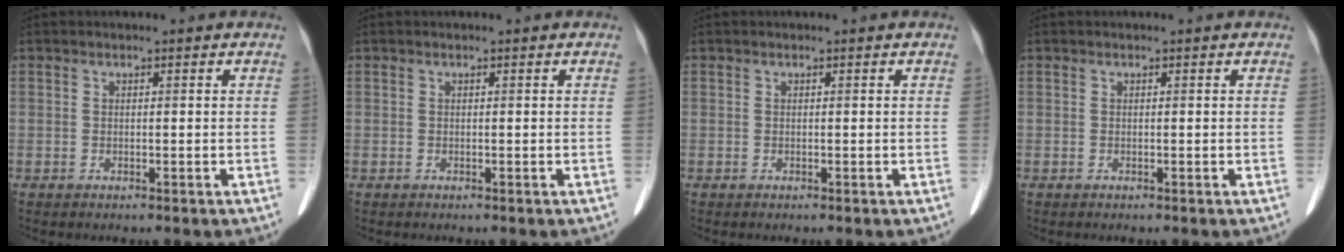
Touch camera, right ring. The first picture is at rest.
{"total": 0.0}
{"total": 0.0}
{"total": 0.0}